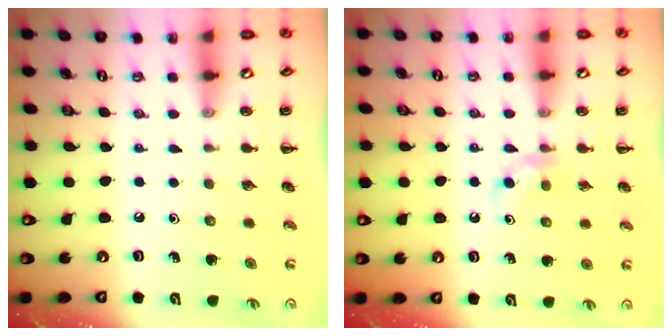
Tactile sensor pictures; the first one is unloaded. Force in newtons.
{"total": 3.3, "press": 2.9, "slide": 1.4}